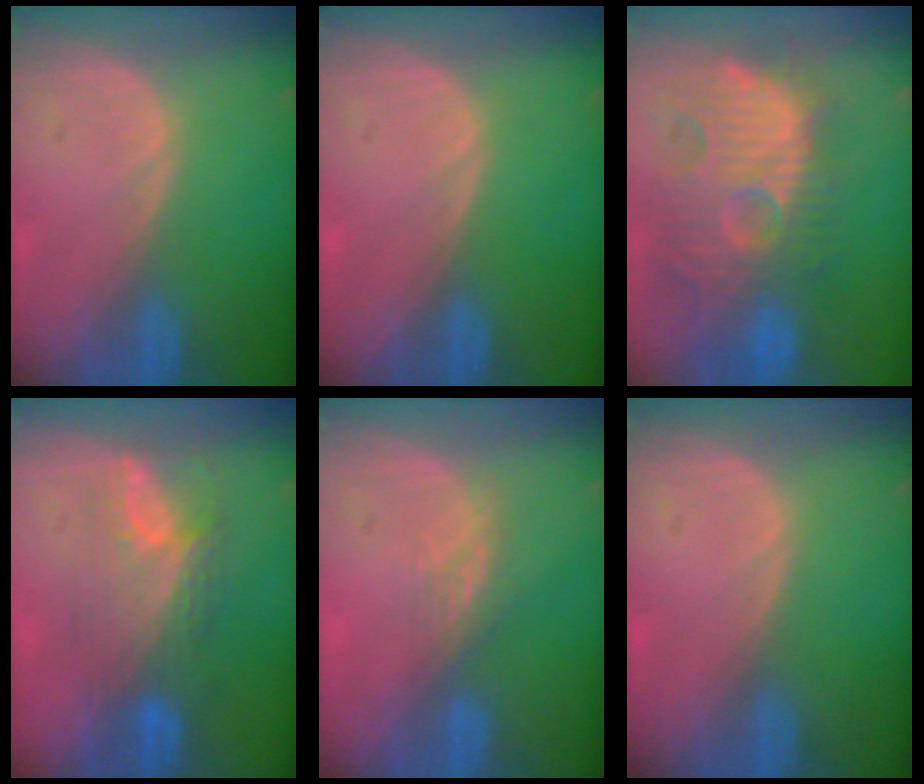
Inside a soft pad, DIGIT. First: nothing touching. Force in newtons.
{"total": 0.0}
{"total": 13.4, "press": 12.4, "slide": 5.0}
{"total": 7.3, "press": 7.1, "slide": 1.3}
{"total": 3.0, "press": 2.6, "slide": 1.5}
{"total": 0.0}